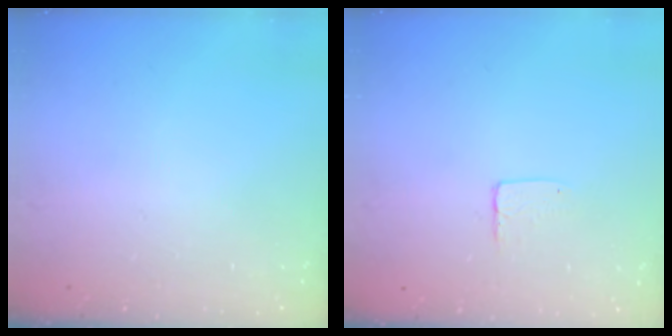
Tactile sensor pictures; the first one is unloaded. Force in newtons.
{"total": 3.6, "press": 3.6, "slide": 0.3}